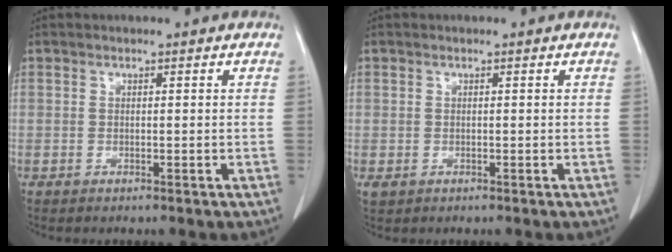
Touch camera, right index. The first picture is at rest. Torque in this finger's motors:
{"motor_torque": [0.00, 0.32, -0.35, -0.08]}